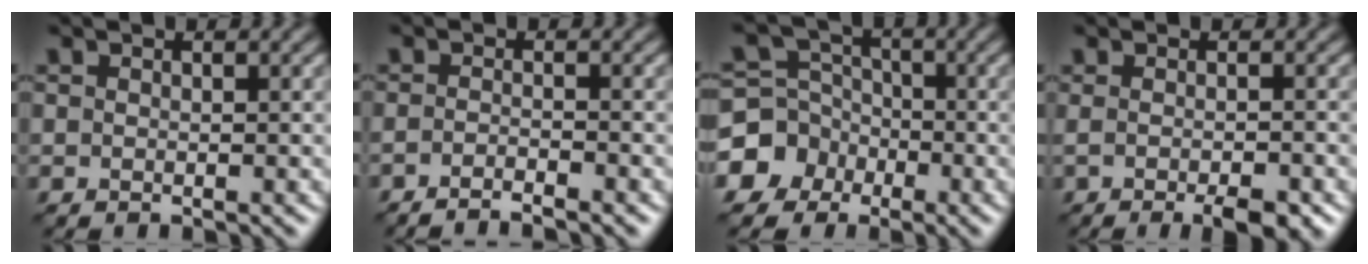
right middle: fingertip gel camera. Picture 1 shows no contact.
{"total": 2.3, "force": [-2.1, -0.5, 0.7], "torque": [-0.002, 0.004, -0.037]}
{"total": 7.0, "force": [-3.4, 6.0, 1.2], "torque": [-0.027, -0.001, -0.080]}
{"total": 3.7, "force": [-2.0, 1.2, 2.8], "torque": [-0.040, -0.007, -0.029]}